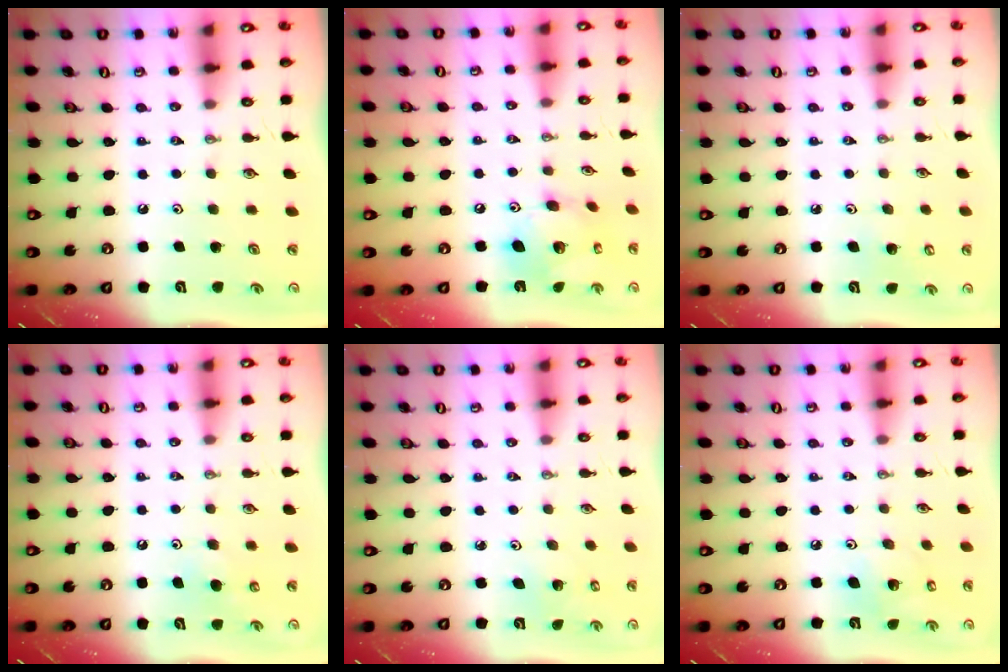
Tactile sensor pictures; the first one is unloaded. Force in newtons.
{"total": 14.8, "press": 14.7, "slide": 1.5}
{"total": 6.2, "press": 6.0, "slide": 1.4}
{"total": 5.3, "press": 5.1, "slide": 1.2}
{"total": 2.8, "press": 2.8, "slide": 0.2}
{"total": 6.4, "press": 6.3, "slide": 1.4}